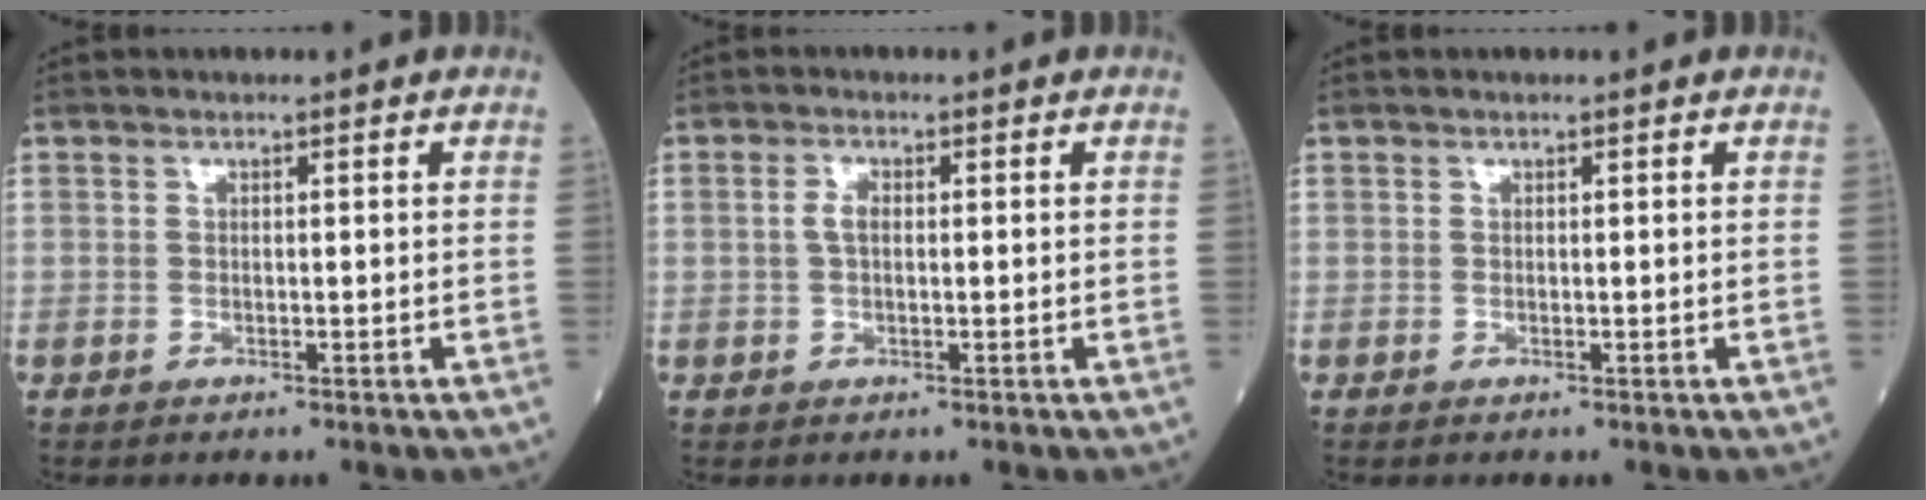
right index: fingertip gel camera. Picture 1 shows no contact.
{"total": 2.0, "force": [0.2, 1.0, 1.7], "torque": [-0.038, 0.006, 0.002]}
{"total": 0.0}